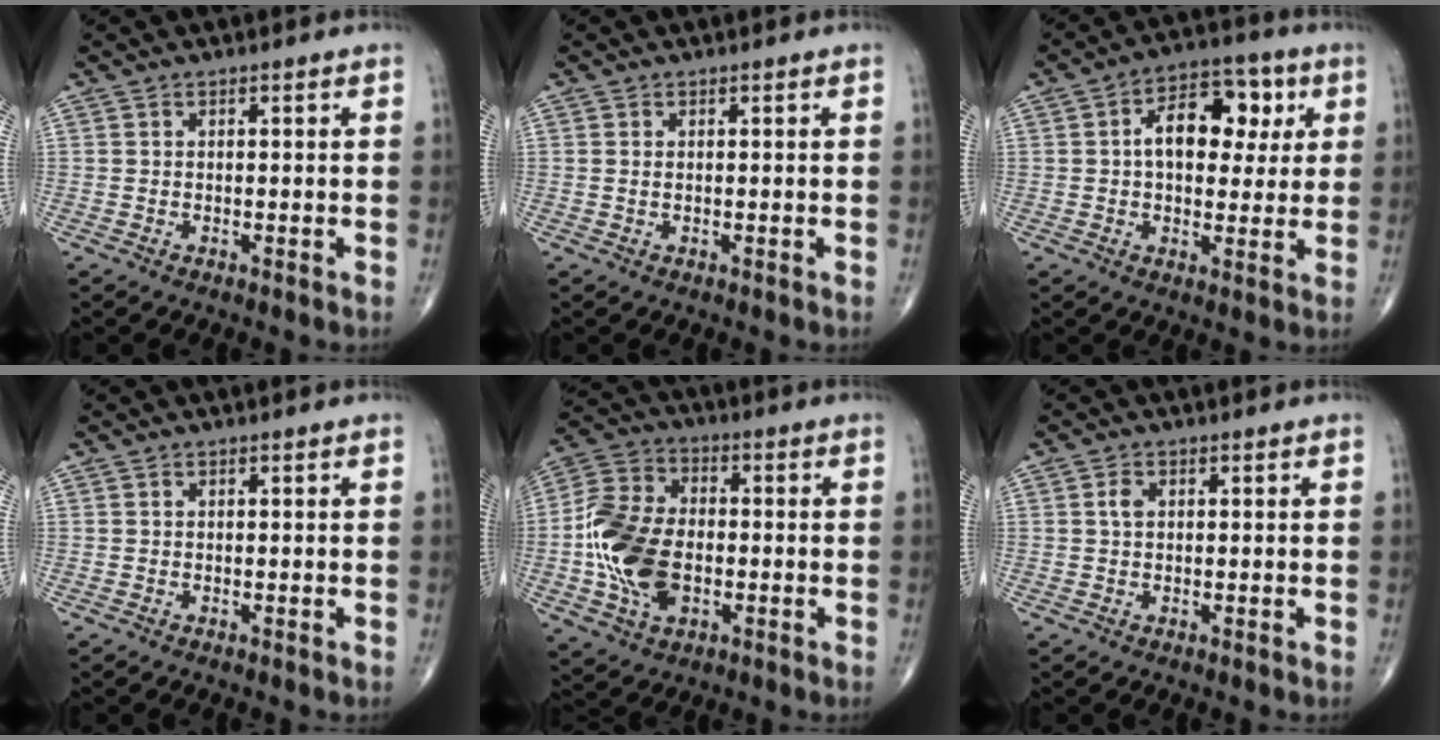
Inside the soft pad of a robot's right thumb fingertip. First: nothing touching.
{"total": 0.6, "force": [0.1, 0.4, 0.5], "torque": [-0.014, 0.003, 0.005]}
{"total": 12.8, "force": [2.6, 7.9, 9.7], "torque": [-0.110, 0.015, 0.033]}
{"total": 0.0}
{"total": 15.9, "force": [-2.1, 10.2, 12.0], "torque": [-0.232, 0.017, -0.039]}
{"total": 1.7, "force": [0.4, 1.2, 1.2], "torque": [-0.024, 0.004, 0.006]}